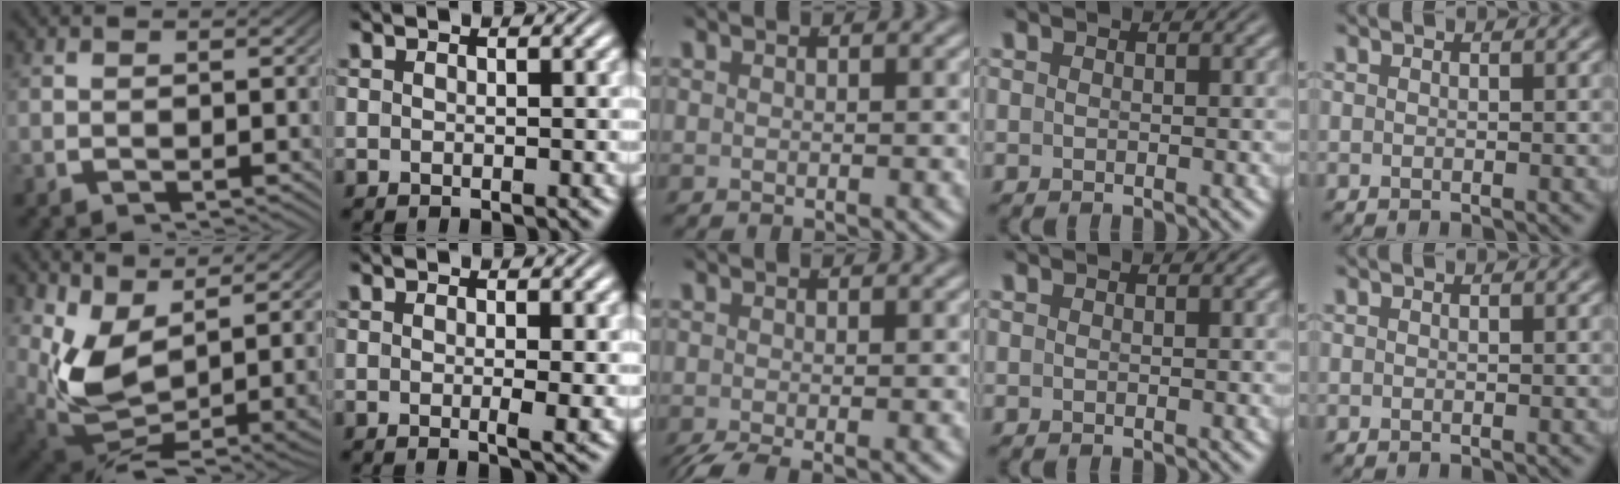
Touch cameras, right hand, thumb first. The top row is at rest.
{"thumb": {"total": 12.8, "force": [-0.4, 7.8, 10.1], "torque": [-0.233, -0.079, 0.034]}, "index": {"total": 1.5, "force": [0.1, 0.0, 1.5], "torque": [-0.025, -0.006, 0.000]}, "middle": {"total": 2.6, "force": [-2.1, 0.5, 1.4], "torque": [-0.022, -0.016, -0.024]}}